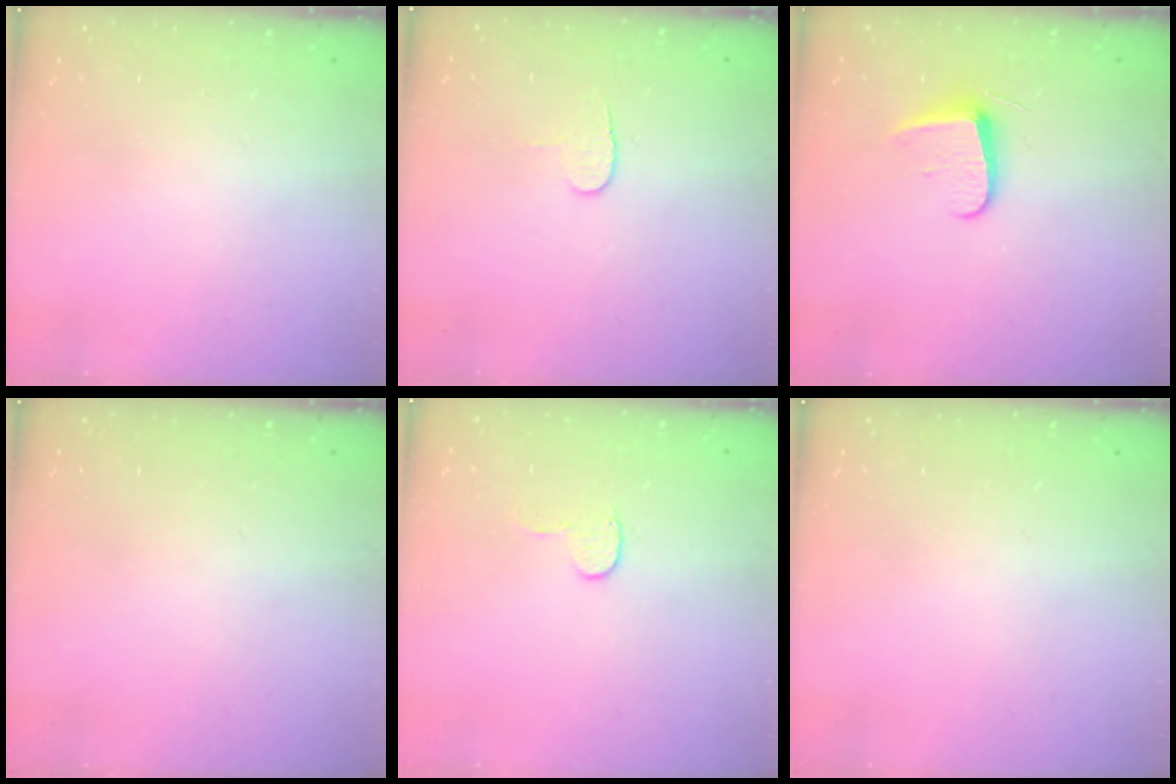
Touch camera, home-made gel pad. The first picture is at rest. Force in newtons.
{"total": 4.5, "press": 4.5, "slide": 0.5}
{"total": 7.8, "press": 7.7, "slide": 0.4}
{"total": 0.0}
{"total": 5.2, "press": 5.1, "slide": 0.5}
{"total": 0.0}